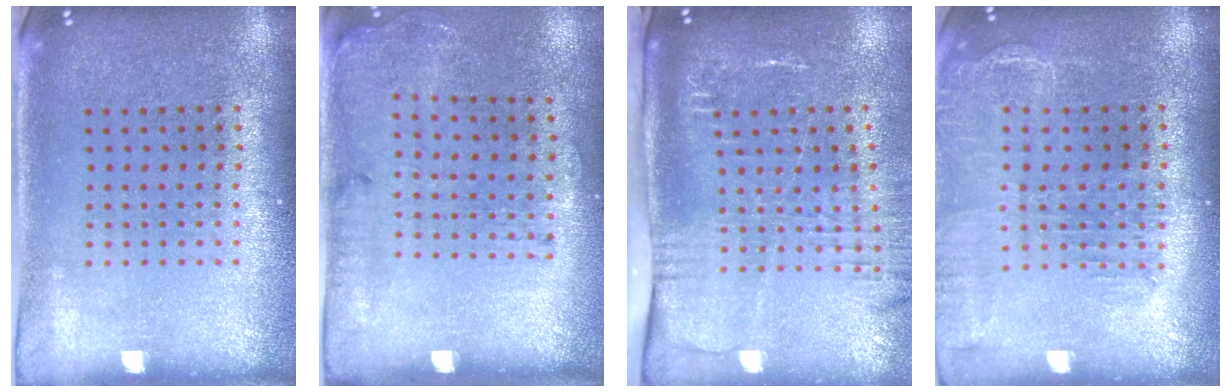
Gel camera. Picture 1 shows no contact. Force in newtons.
{"total": 1.7, "press": 1.2, "slide": 1.2}
{"total": 2.6, "press": 2.0, "slide": 1.7}
{"total": 1.6, "press": 1.5, "slide": 0.5}